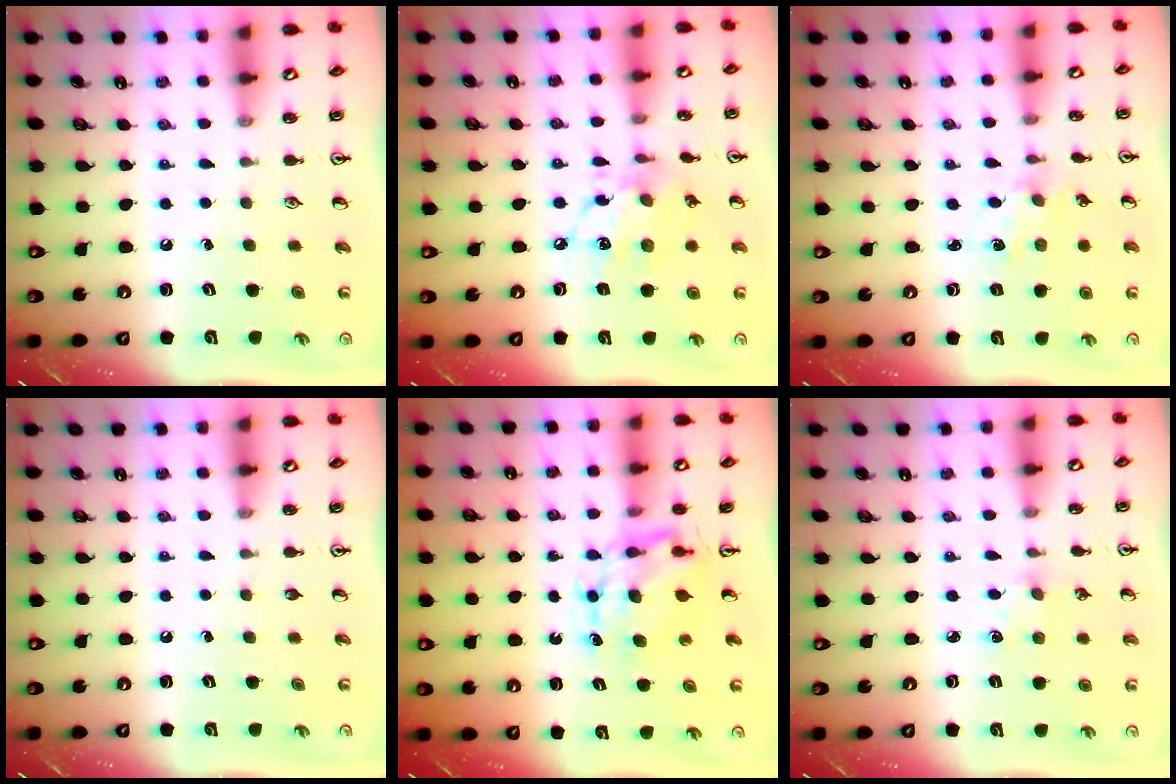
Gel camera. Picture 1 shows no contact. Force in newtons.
{"total": 11.4, "press": 11.4, "slide": 0.7}
{"total": 0.8, "press": 0.8, "slide": 0.2}
{"total": 0.0}
{"total": 7.9, "press": 7.9, "slide": 0.6}
{"total": 2.5, "press": 2.5, "slide": 0.4}